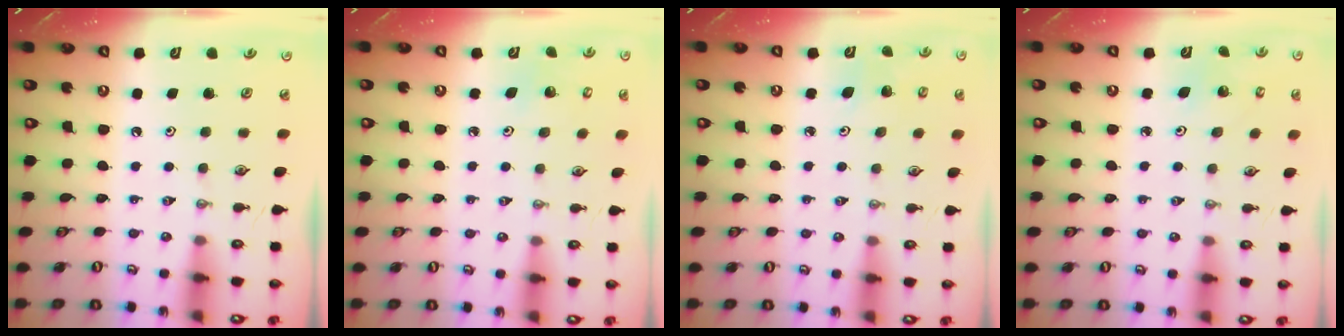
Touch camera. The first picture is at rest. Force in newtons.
{"total": 3.0, "press": 2.9, "slide": 0.3}
{"total": 4.9, "press": 4.8, "slide": 0.9}
{"total": 2.2, "press": 2.2, "slide": 0.2}